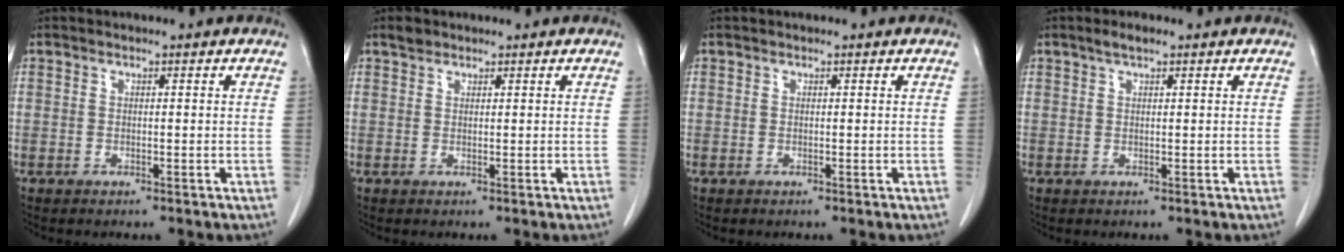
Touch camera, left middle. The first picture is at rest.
{"total": 1.2, "force": [1.0, 0.6, 0.2], "torque": [-0.010, 0.005, 0.017]}
{"total": 0.0}
{"total": 1.8, "force": [1.3, 0.4, 1.3], "torque": [-0.031, 0.007, 0.023]}